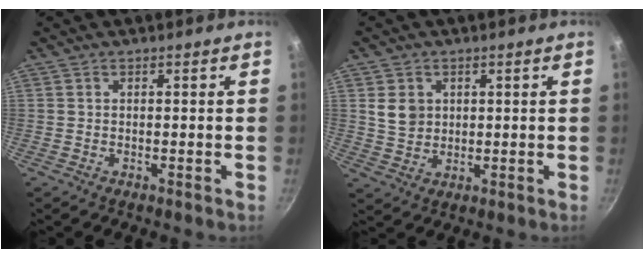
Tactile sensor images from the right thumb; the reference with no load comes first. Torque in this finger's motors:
{"motor_torque": [-0.72, 0.67, 0.23, 0.01, 0.00]}